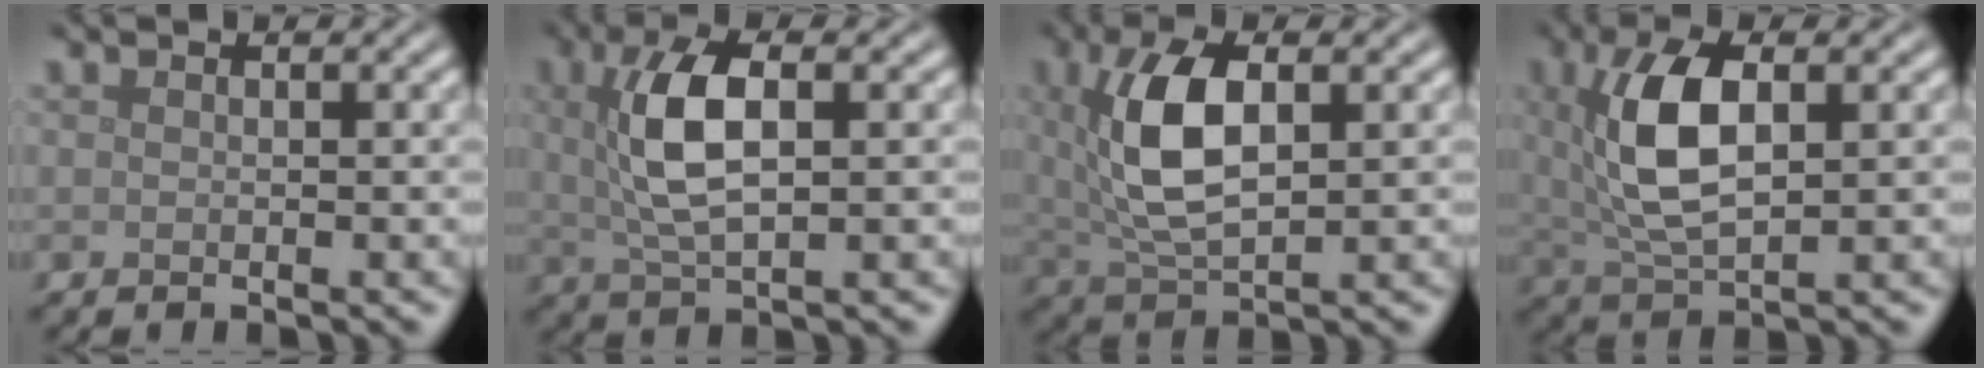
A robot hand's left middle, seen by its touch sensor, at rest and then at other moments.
{"total": 5.9, "force": [1.1, 2.3, 5.3], "torque": [-0.110, 0.009, 0.020]}
{"total": 7.1, "force": [1.4, 3.2, 6.2], "torque": [-0.130, 0.006, 0.028]}
{"total": 7.1, "force": [1.4, 3.1, 6.2], "torque": [-0.130, 0.006, 0.027]}